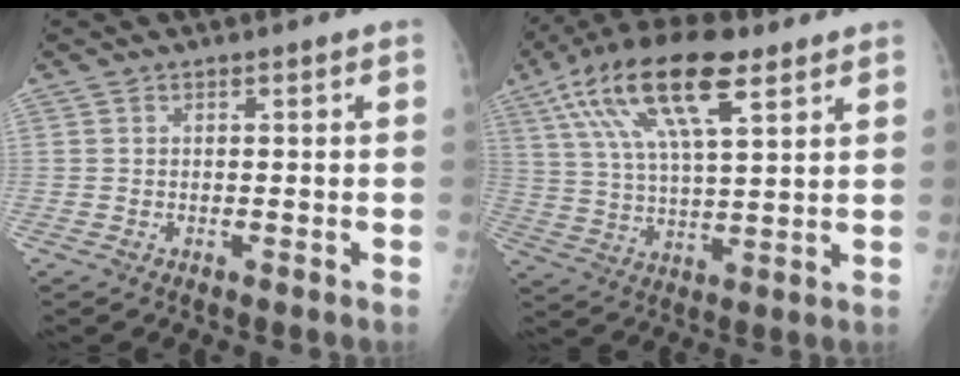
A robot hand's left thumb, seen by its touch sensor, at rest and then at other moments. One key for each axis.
{"total": 18.1, "fx": 9.1, "fy": 6.7, "fz": 14.2, "tx": -0.258, "ty": -0.004, "tz": 0.164}